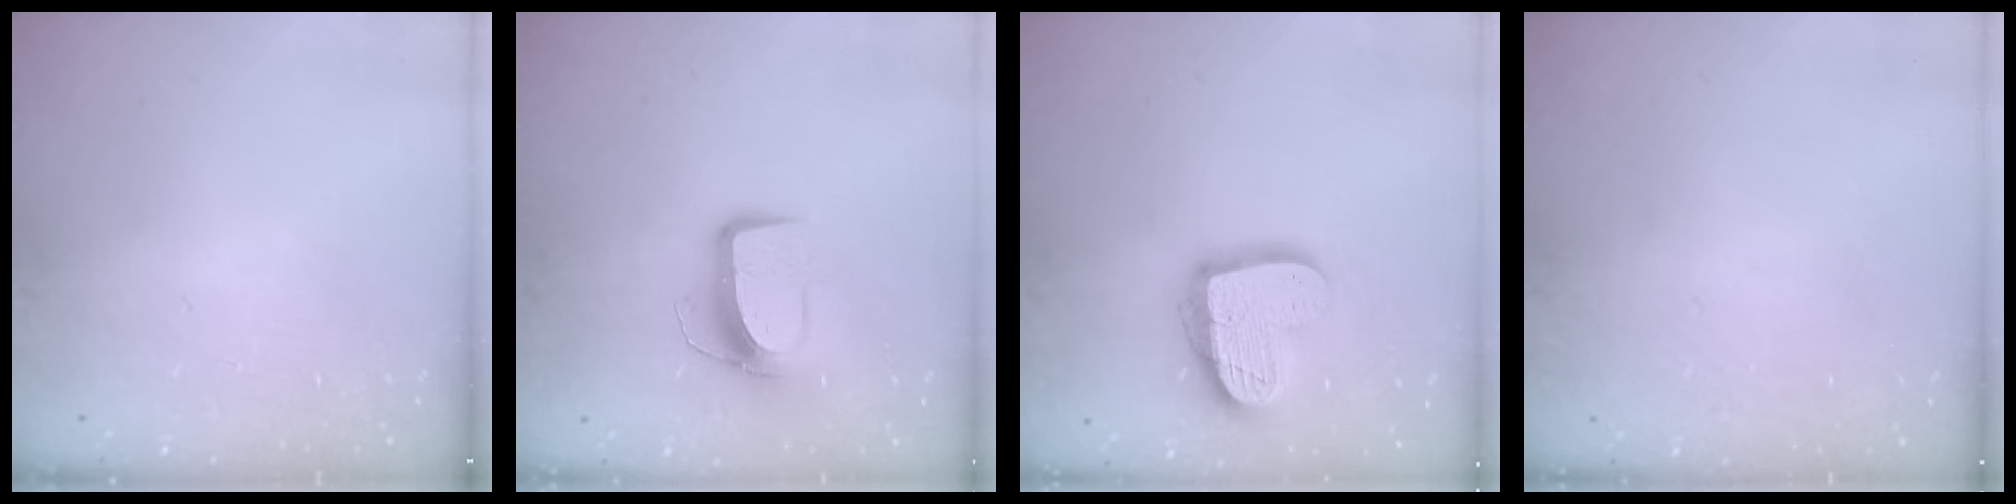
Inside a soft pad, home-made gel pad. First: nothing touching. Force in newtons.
{"total": 10.3, "press": 10.3, "slide": 0.8}
{"total": 17.2, "press": 17.1, "slide": 1.5}
{"total": 0.0}